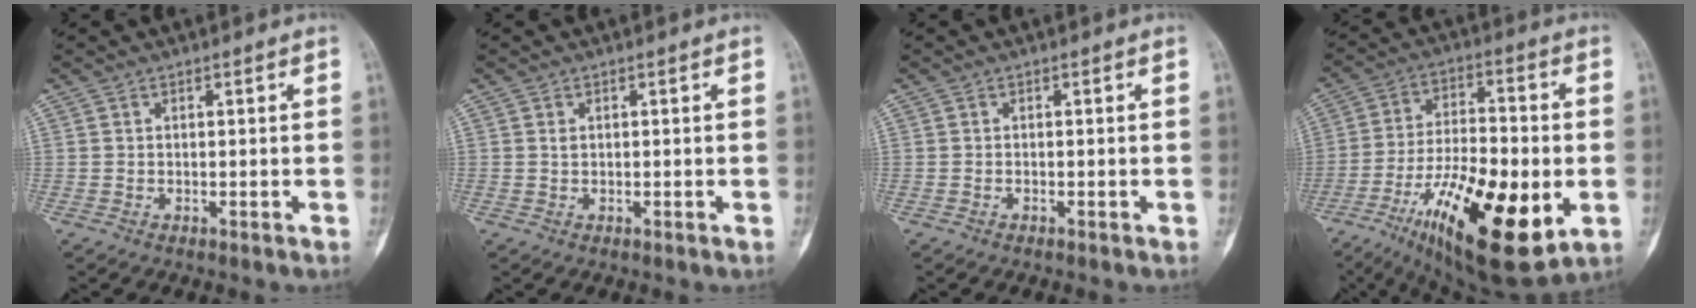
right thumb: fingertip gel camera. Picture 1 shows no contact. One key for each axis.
{"total": 0.5, "fx": 0.2, "fy": 0.4, "fz": 0.3, "tx": -0.002, "ty": 0.001, "tz": 0.005}
{"total": 0.0}
{"total": 25.1, "fx": -8.0, "fy": 9.2, "fz": 21.9, "tx": -0.366, "ty": 0.000, "tz": -0.118}